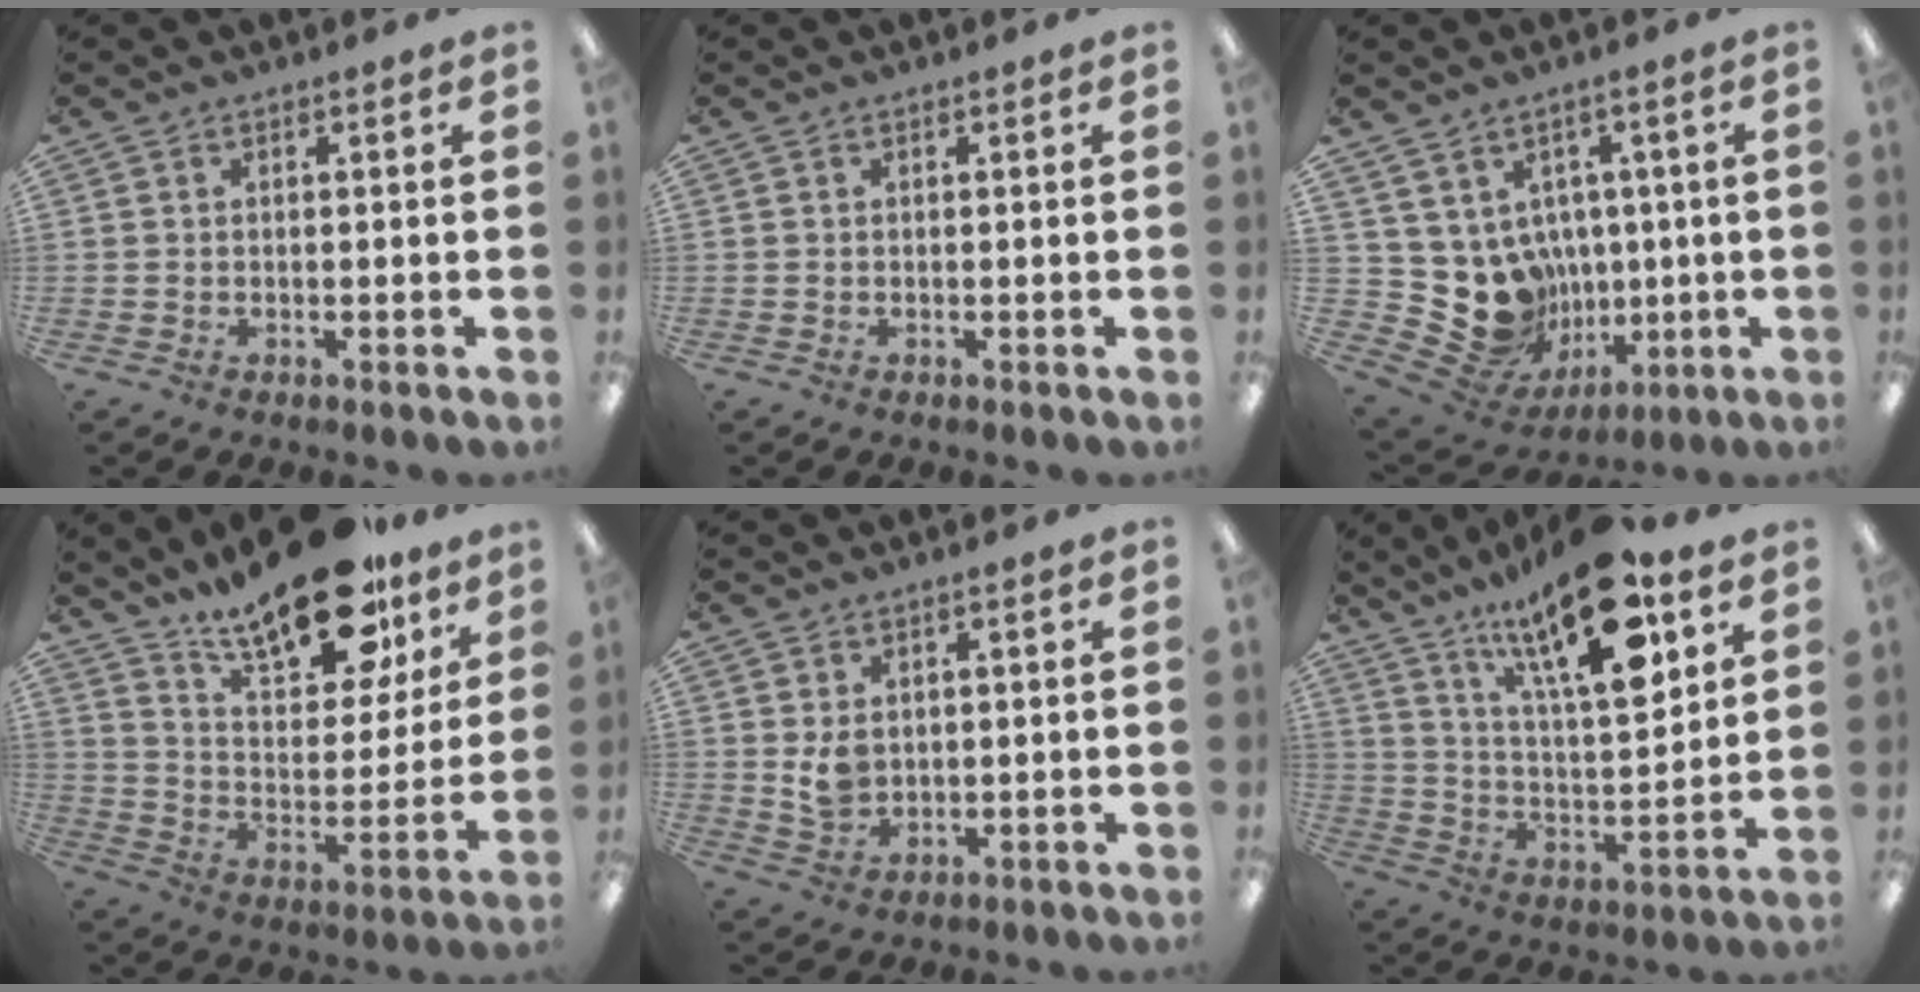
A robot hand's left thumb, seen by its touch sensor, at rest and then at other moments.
{"total": 0.0}
{"total": 12.3, "force": [-0.1, 11.3, 4.9], "torque": [-0.114, -0.031, 0.019]}
{"total": 22.7, "force": [17.3, 8.6, 11.8], "torque": [-0.186, -0.110, 0.297]}
{"total": 4.8, "force": [1.5, 3.5, 3.0], "torque": [-0.052, -0.003, 0.024]}
{"total": 20.0, "force": [13.0, 7.1, 13.5], "torque": [-0.214, -0.069, 0.210]}